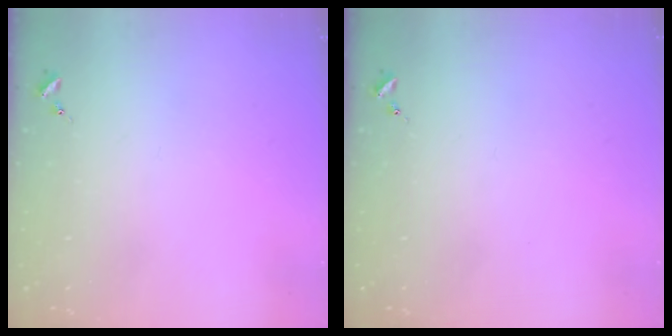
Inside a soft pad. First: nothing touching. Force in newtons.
{"total": 0.0}